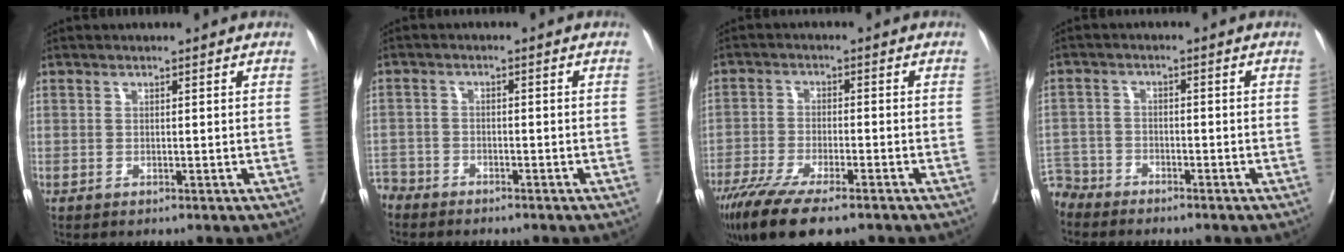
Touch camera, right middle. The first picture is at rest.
{"total": 3.9, "force": [-3.8, 1.2, 0.1], "torque": [0.004, -0.005, -0.072]}
{"total": 12.6, "force": [-9.3, 2.0, 8.3], "torque": [-0.142, -0.032, -0.154]}
{"total": 4.8, "force": [-4.5, 1.4, -0.7], "torque": [0.018, -0.007, -0.094]}